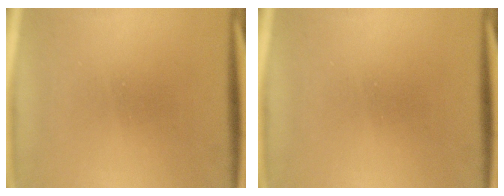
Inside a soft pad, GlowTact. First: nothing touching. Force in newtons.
{"total": 0.0}